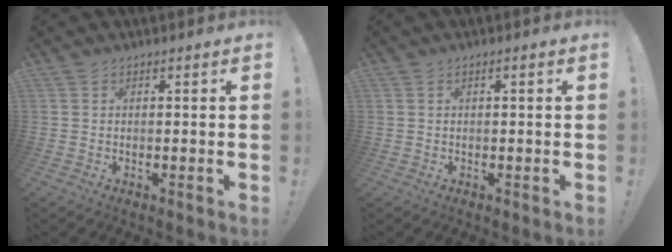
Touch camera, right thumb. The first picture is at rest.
{"total": 1.2, "force": [-0.1, -0.1, 1.2], "torque": [-0.024, 0.000, -0.002]}